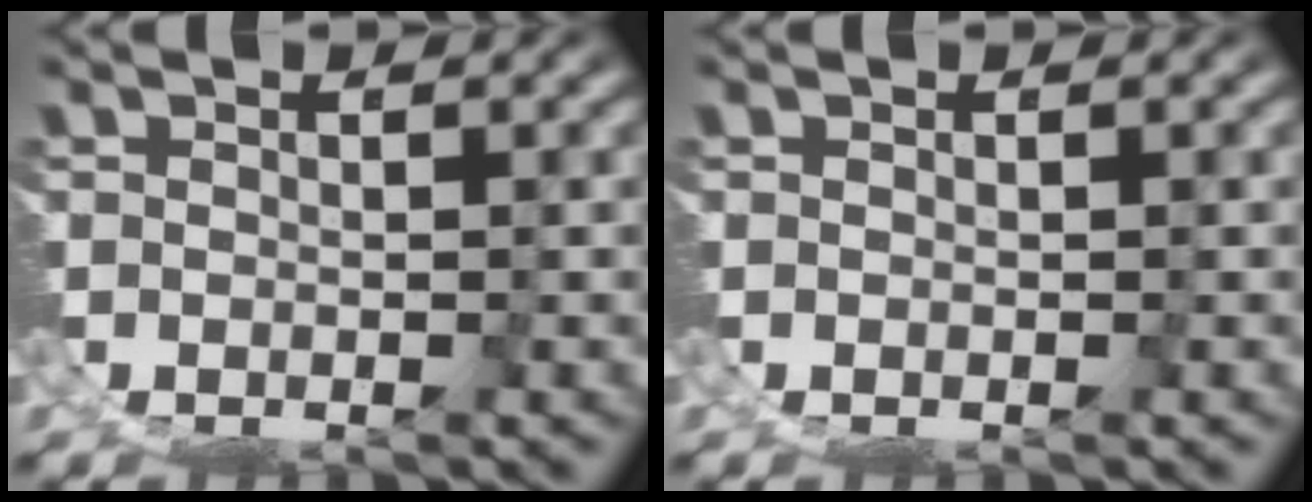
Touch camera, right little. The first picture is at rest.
{"total": 0.0}